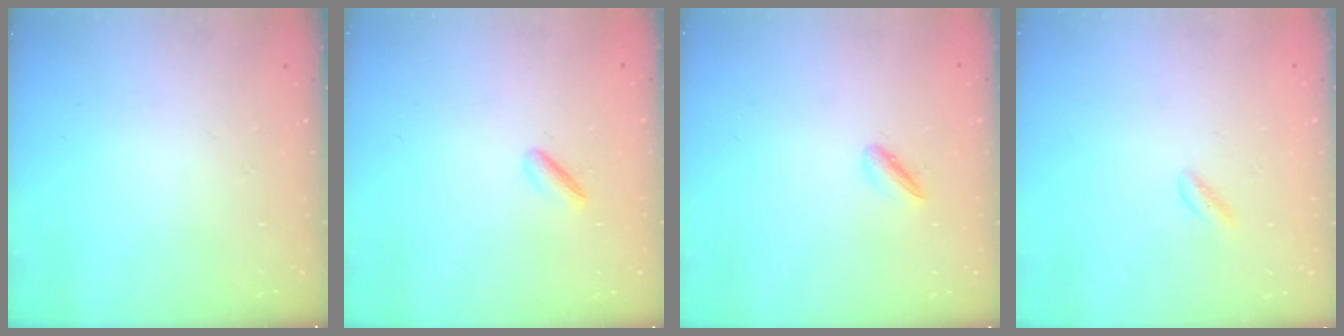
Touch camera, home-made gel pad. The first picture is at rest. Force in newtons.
{"total": 3.0, "press": 2.8, "slide": 0.9}
{"total": 3.1, "press": 3.0, "slide": 0.6}
{"total": 1.7, "press": 1.5, "slide": 0.7}